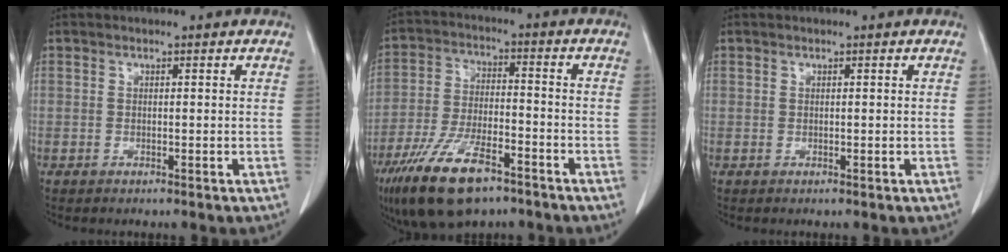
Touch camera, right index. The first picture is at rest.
{"total": 14.5, "force": [-9.4, 4.7, 9.9], "torque": [-0.203, -0.019, -0.171]}
{"total": 0.0}